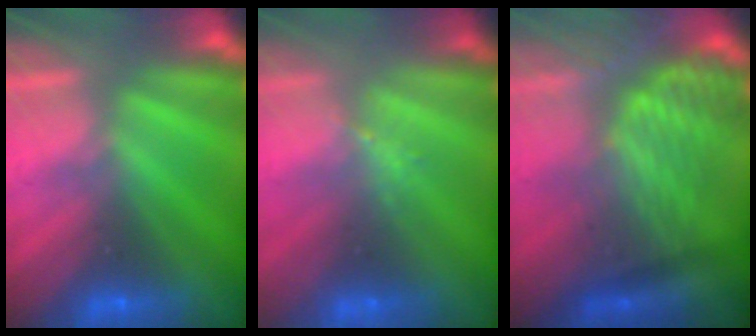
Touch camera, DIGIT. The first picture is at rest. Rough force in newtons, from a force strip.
{"total": 1.3}
{"total": 3.4}